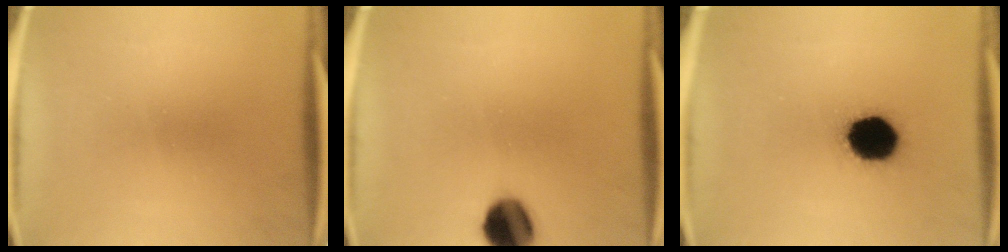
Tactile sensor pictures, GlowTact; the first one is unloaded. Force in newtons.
{"total": 9.8}
{"total": 15.0}